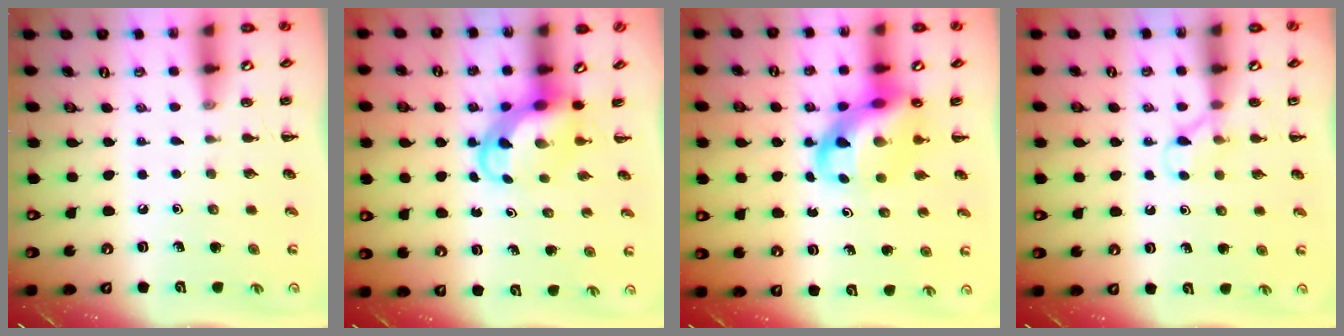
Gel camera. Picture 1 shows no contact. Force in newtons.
{"total": 5.4, "press": 5.3, "slide": 0.6}
{"total": 11.4, "press": 11.0, "slide": 3.0}
{"total": 4.2, "press": 3.9, "slide": 1.5}